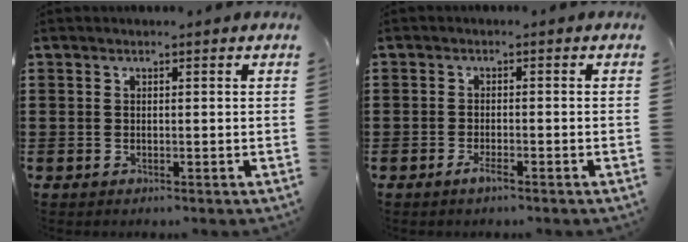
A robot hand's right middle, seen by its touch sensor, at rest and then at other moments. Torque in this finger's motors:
{"motor_torque": [2.14, 0.00, 0.24, 0.05]}